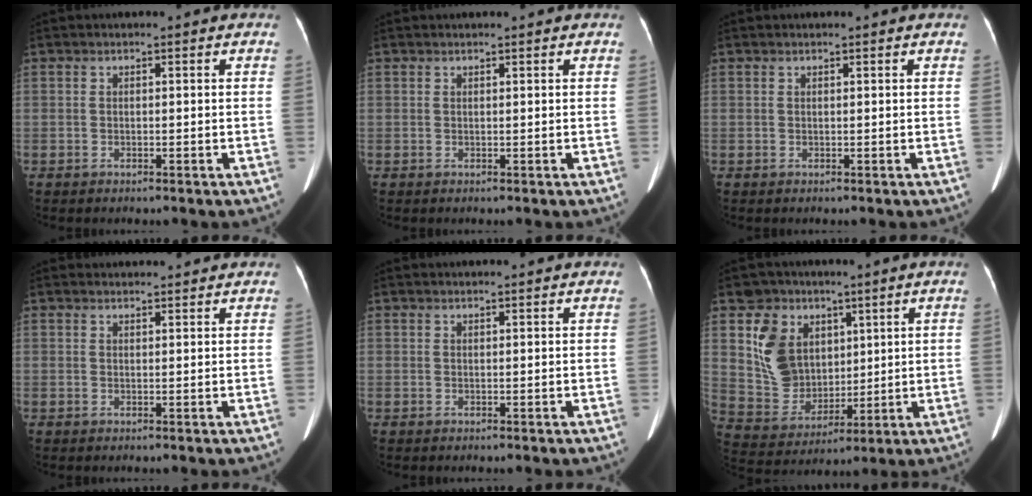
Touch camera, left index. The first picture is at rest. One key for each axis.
{"total": 2.0, "fx": 1.8, "fy": 0.0, "fz": 0.8, "tx": -0.010, "ty": 0.010, "tz": 0.022}
{"total": 1.1, "fx": 1.0, "fy": 0.0, "fz": 0.5, "tx": -0.009, "ty": 0.006, "tz": 0.014}
{"total": 4.2, "fx": 4.1, "fy": 0.6, "fz": 0.7, "tx": -0.006, "ty": 0.009, "tz": 0.047}
{"total": 2.7, "fx": 2.5, "fy": 0.1, "fz": 0.8, "tx": -0.011, "ty": 0.008, "tz": 0.029}
{"total": 10.7, "fx": 4.6, "fy": 8.9, "fz": 3.7, "tx": -0.095, "ty": 0.016, "tz": 0.108}